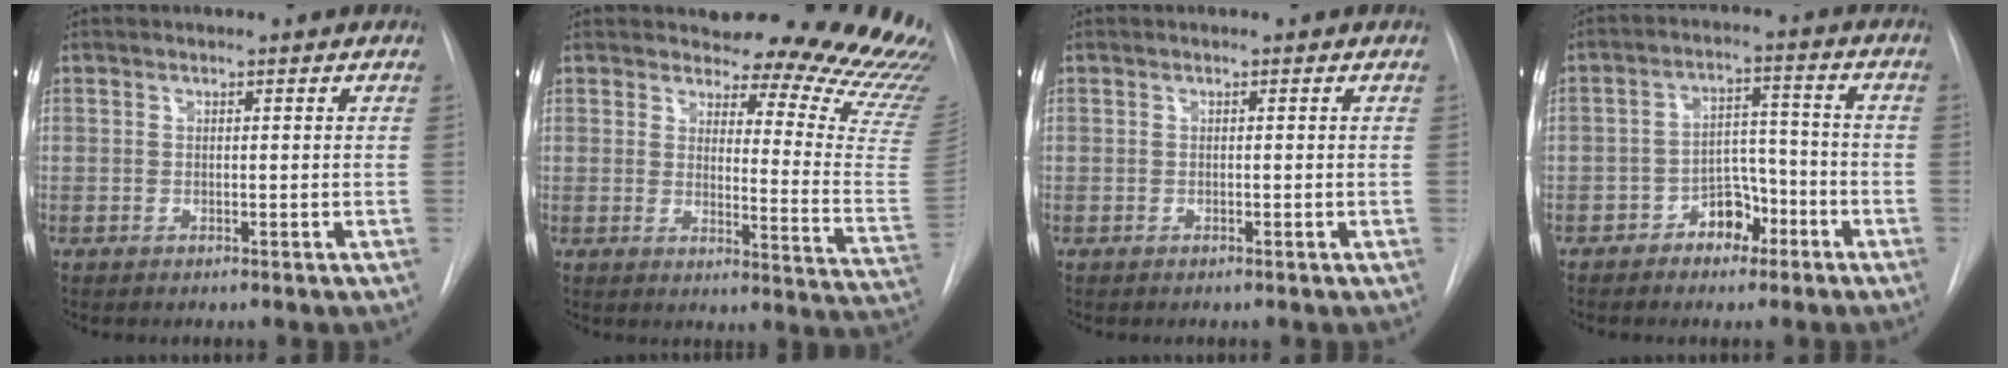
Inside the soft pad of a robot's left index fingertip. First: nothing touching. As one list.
[{"total": 20.0, "force": [19.3, 2.8, 4.6], "torque": [-0.034, -0.158, 0.196]}, {"total": 0.0}, {"total": 6.0, "force": [-3.6, 3.7, 3.1], "torque": [-0.049, 0.024, -0.058]}]